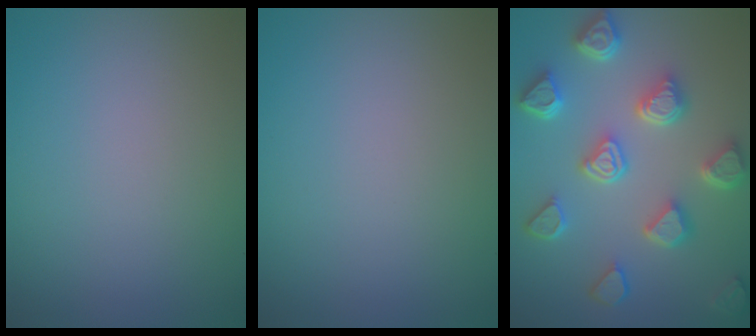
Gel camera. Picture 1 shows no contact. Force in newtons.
{"total": 0.0}
{"total": 7.2, "press": 5.8, "slide": 4.2}